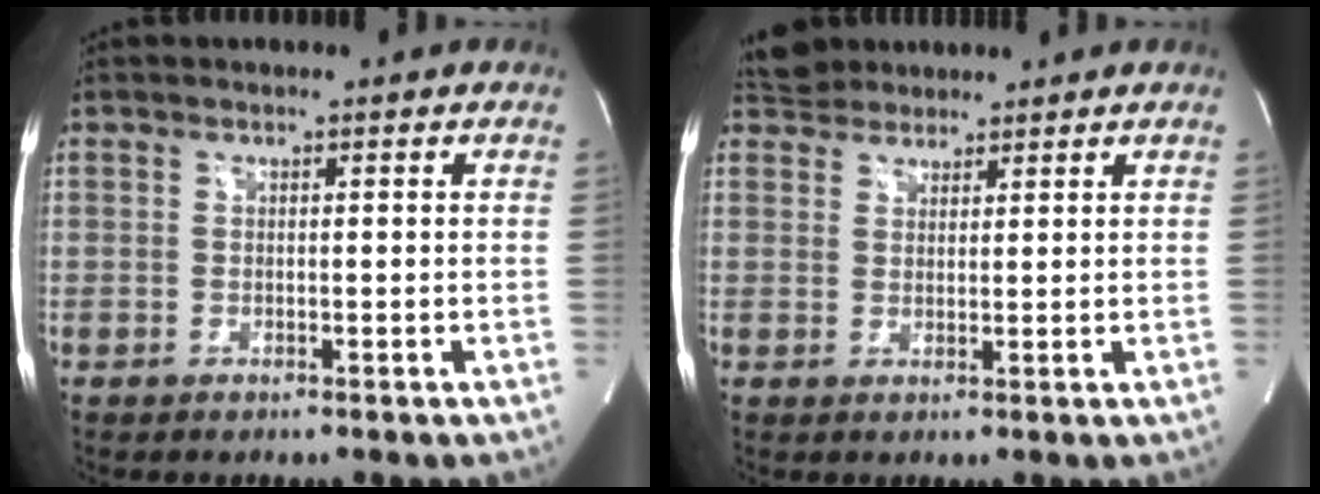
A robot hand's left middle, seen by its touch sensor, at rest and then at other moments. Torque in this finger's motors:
{"motor_torque": [0.28, -0.23, -0.12, -0.01]}